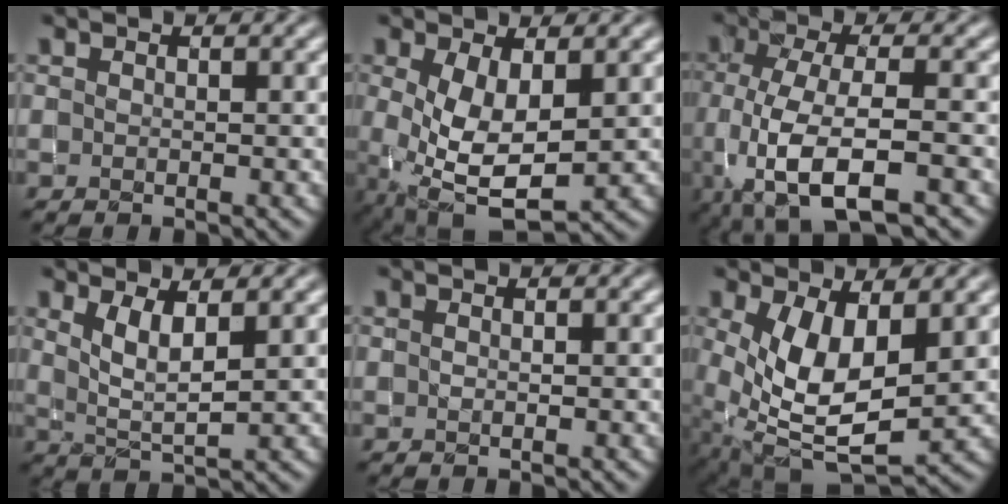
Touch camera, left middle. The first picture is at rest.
{"total": 6.4, "force": [-0.3, 2.9, 5.7], "torque": [-0.127, -0.008, 0.002]}
{"total": 8.7, "force": [-3.2, 3.0, 7.5], "torque": [-0.148, -0.011, -0.057]}
{"total": 3.2, "force": [1.5, 1.0, 2.6], "torque": [-0.055, -0.003, 0.034]}
{"total": 0.0}
{"total": 8.3, "force": [0.7, 4.2, 7.1], "torque": [-0.156, -0.011, 0.020]}